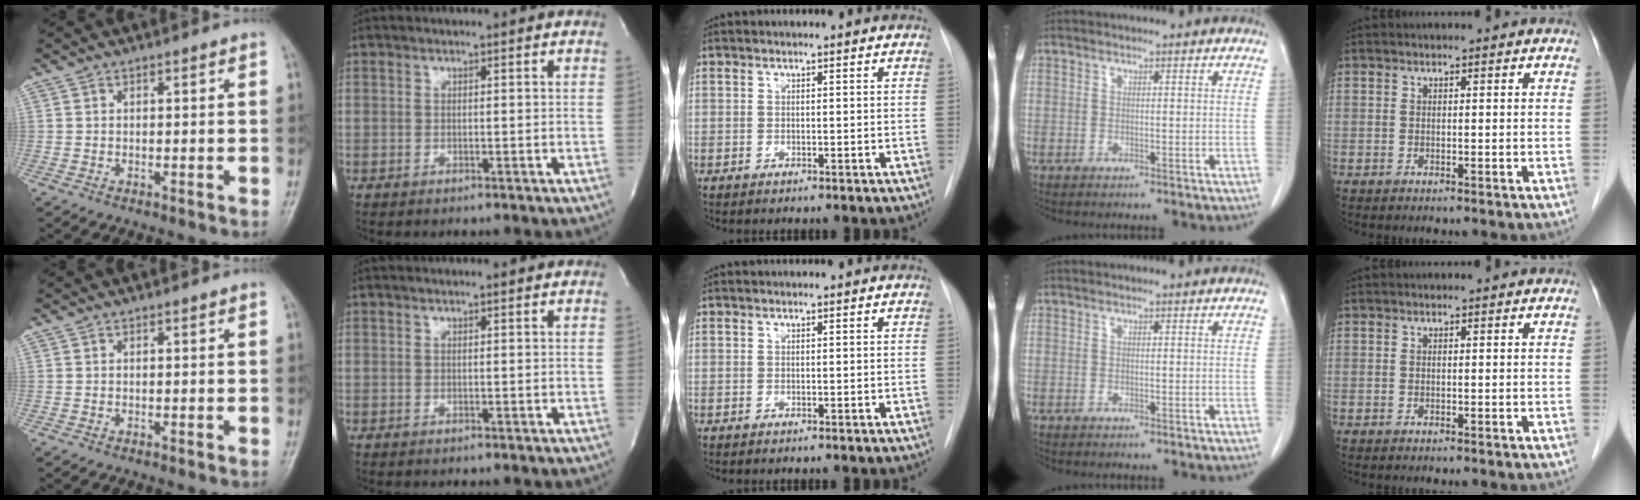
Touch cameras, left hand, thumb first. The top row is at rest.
{}